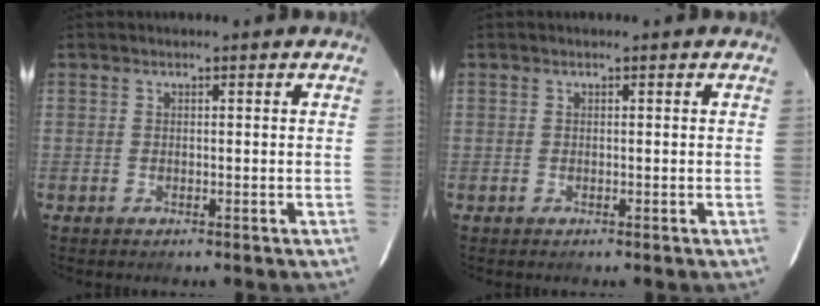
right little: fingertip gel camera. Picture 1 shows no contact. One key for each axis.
{"total": 0.0}